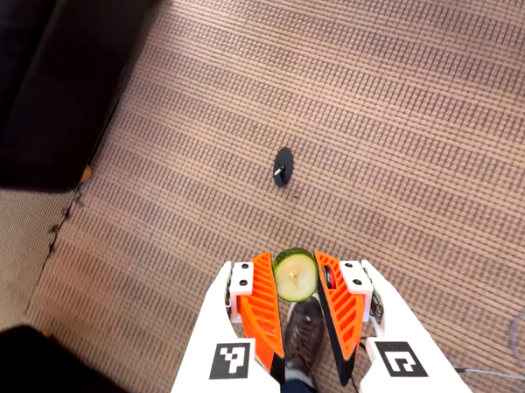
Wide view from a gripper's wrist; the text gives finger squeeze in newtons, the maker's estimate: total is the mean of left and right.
{"total": 9.1, "left": 9.2, "right": 9.1}